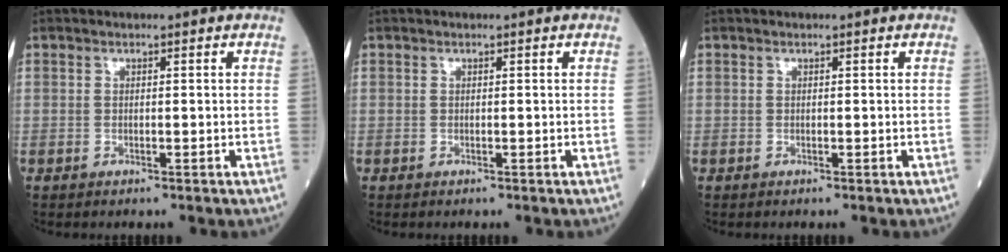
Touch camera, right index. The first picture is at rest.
{"total": 0.0}
{"total": 0.0}